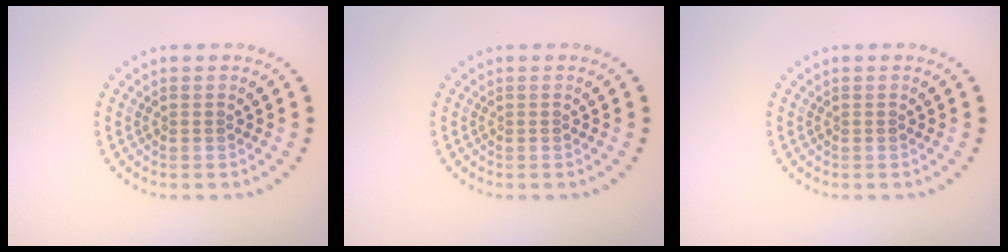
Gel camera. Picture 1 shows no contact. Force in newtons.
{"total": 0.0}
{"total": 0.0}